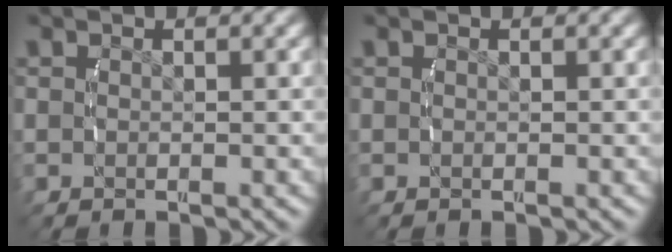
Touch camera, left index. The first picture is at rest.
{"total": 0.0}